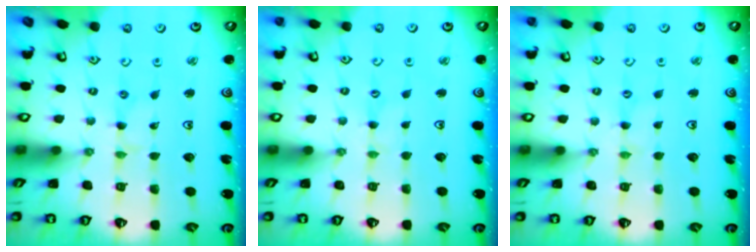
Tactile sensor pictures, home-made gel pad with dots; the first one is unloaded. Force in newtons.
{"total": 0.5, "press": 0.5, "slide": 0.1}
{"total": 0.7, "press": 0.6, "slide": 0.1}